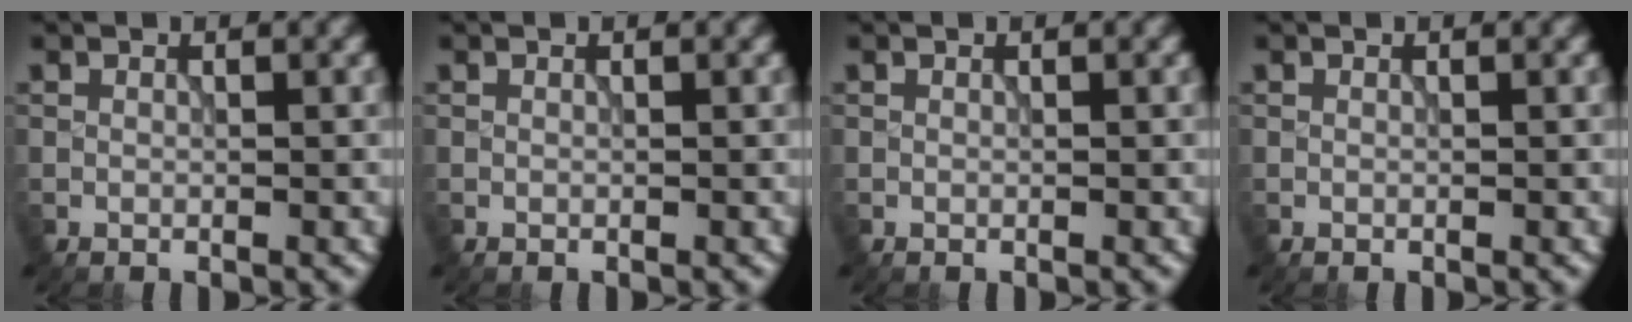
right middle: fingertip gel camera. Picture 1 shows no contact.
{"total": 0.0}
{"total": 0.0}
{"total": 0.0}